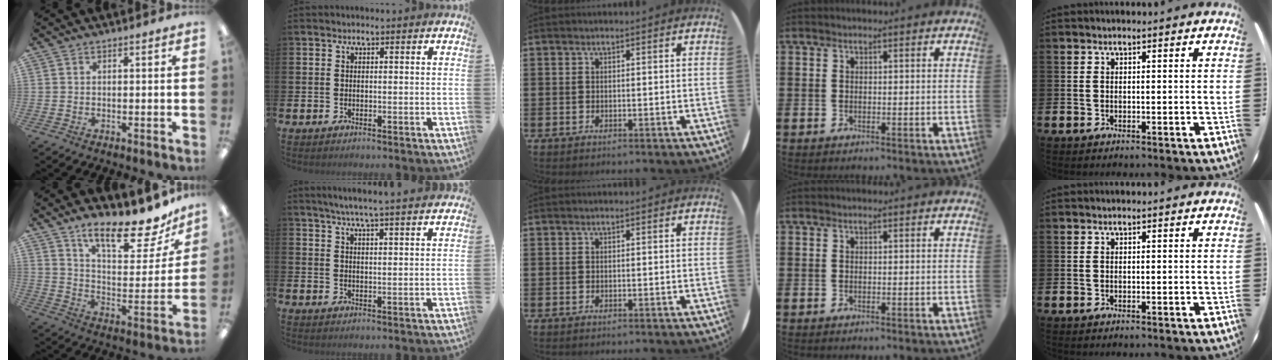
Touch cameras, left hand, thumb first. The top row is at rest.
{"thumb": {"total": 18.2, "force": [14.2, 5.3, 10.1], "torque": [-0.155, -0.101, 0.238]}, "index": {"total": 5.4, "force": [5.2, -0.9, 1.4], "torque": [-0.048, -0.023, 0.092]}}